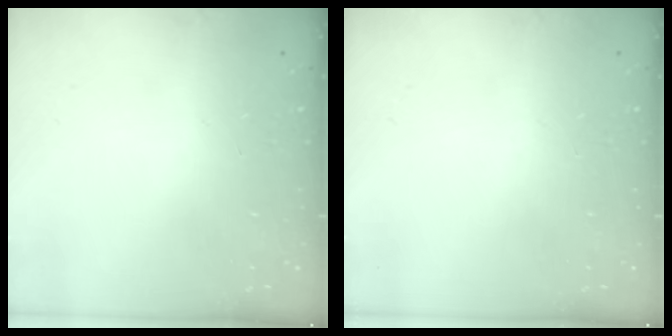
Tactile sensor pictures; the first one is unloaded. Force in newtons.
{"total": 0.0}